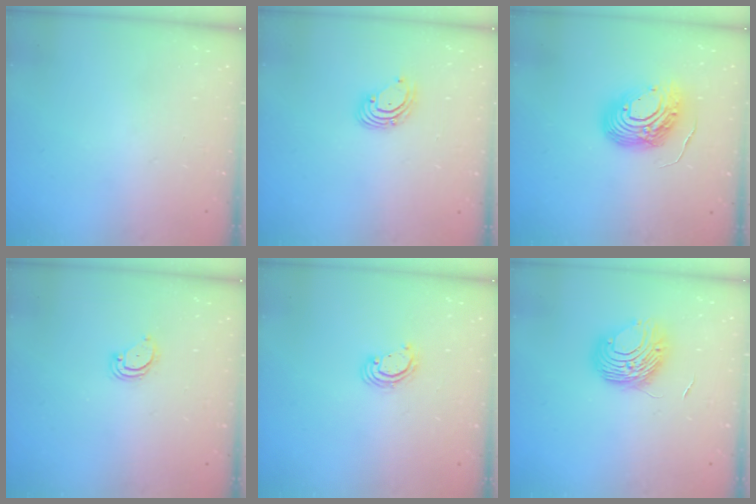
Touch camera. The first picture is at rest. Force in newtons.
{"total": 2.7, "press": 2.7, "slide": 0.3}
{"total": 15.0, "press": 14.9, "slide": 1.9}
{"total": 3.7, "press": 3.7, "slide": 0.3}
{"total": 2.6, "press": 2.6, "slide": 0.1}
{"total": 8.8, "press": 8.8, "slide": 0.3}